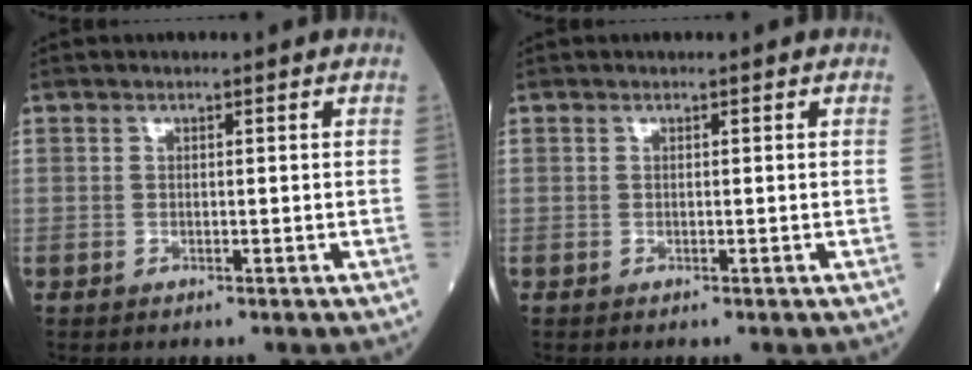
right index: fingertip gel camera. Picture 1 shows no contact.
{"total": 0.0}